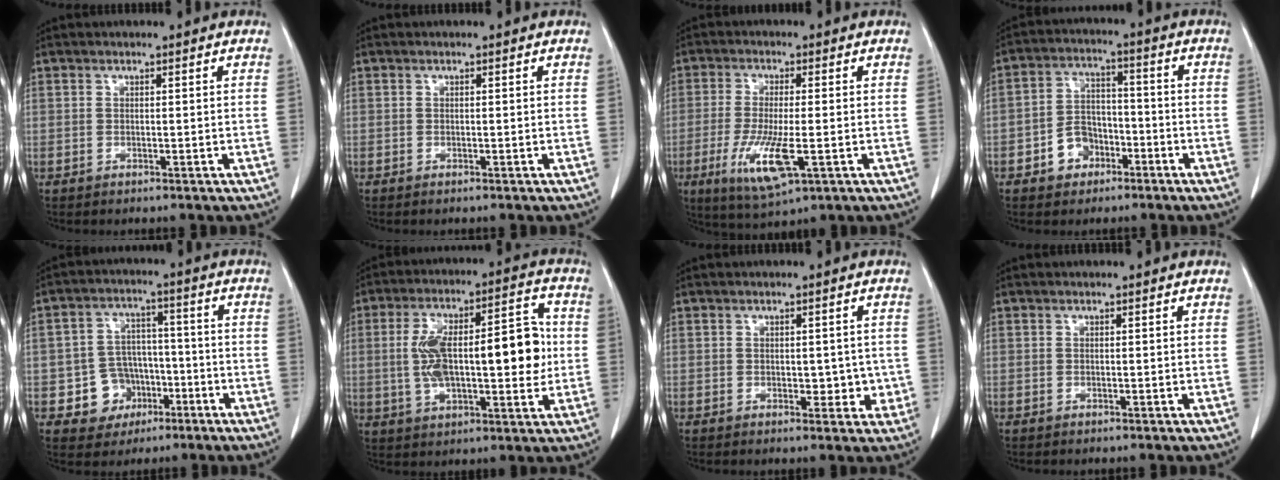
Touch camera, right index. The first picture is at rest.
{"total": 0.0}
{"total": 9.3, "force": [-3.0, 1.7, 8.7], "torque": [-0.170, -0.027, -0.050]}
{"total": 6.4, "force": [-3.1, 4.9, 2.8], "torque": [-0.055, 0.022, -0.048]}
{"total": 7.5, "force": [-2.9, 6.7, 1.6], "torque": [-0.022, 0.018, -0.036]}
{"total": 17.0, "force": [0.5, 5.7, 16.0], "torque": [-0.268, 0.033, 0.015]}
{"total": 3.7, "force": [-0.5, 2.3, 2.9], "torque": [-0.025, 0.003, 0.001]}
{"total": 0.0}